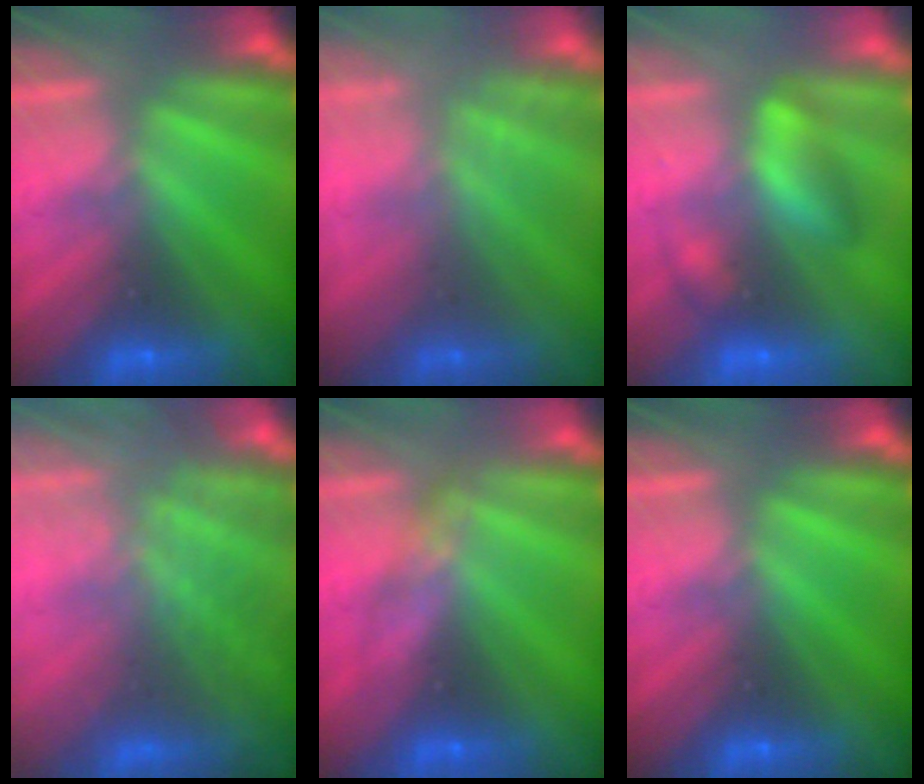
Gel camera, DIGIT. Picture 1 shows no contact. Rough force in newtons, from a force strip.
{"total": 2.4}
{"total": 2.7}
{"total": 9.2}
{"total": 2.6}
{"total": 0.0}